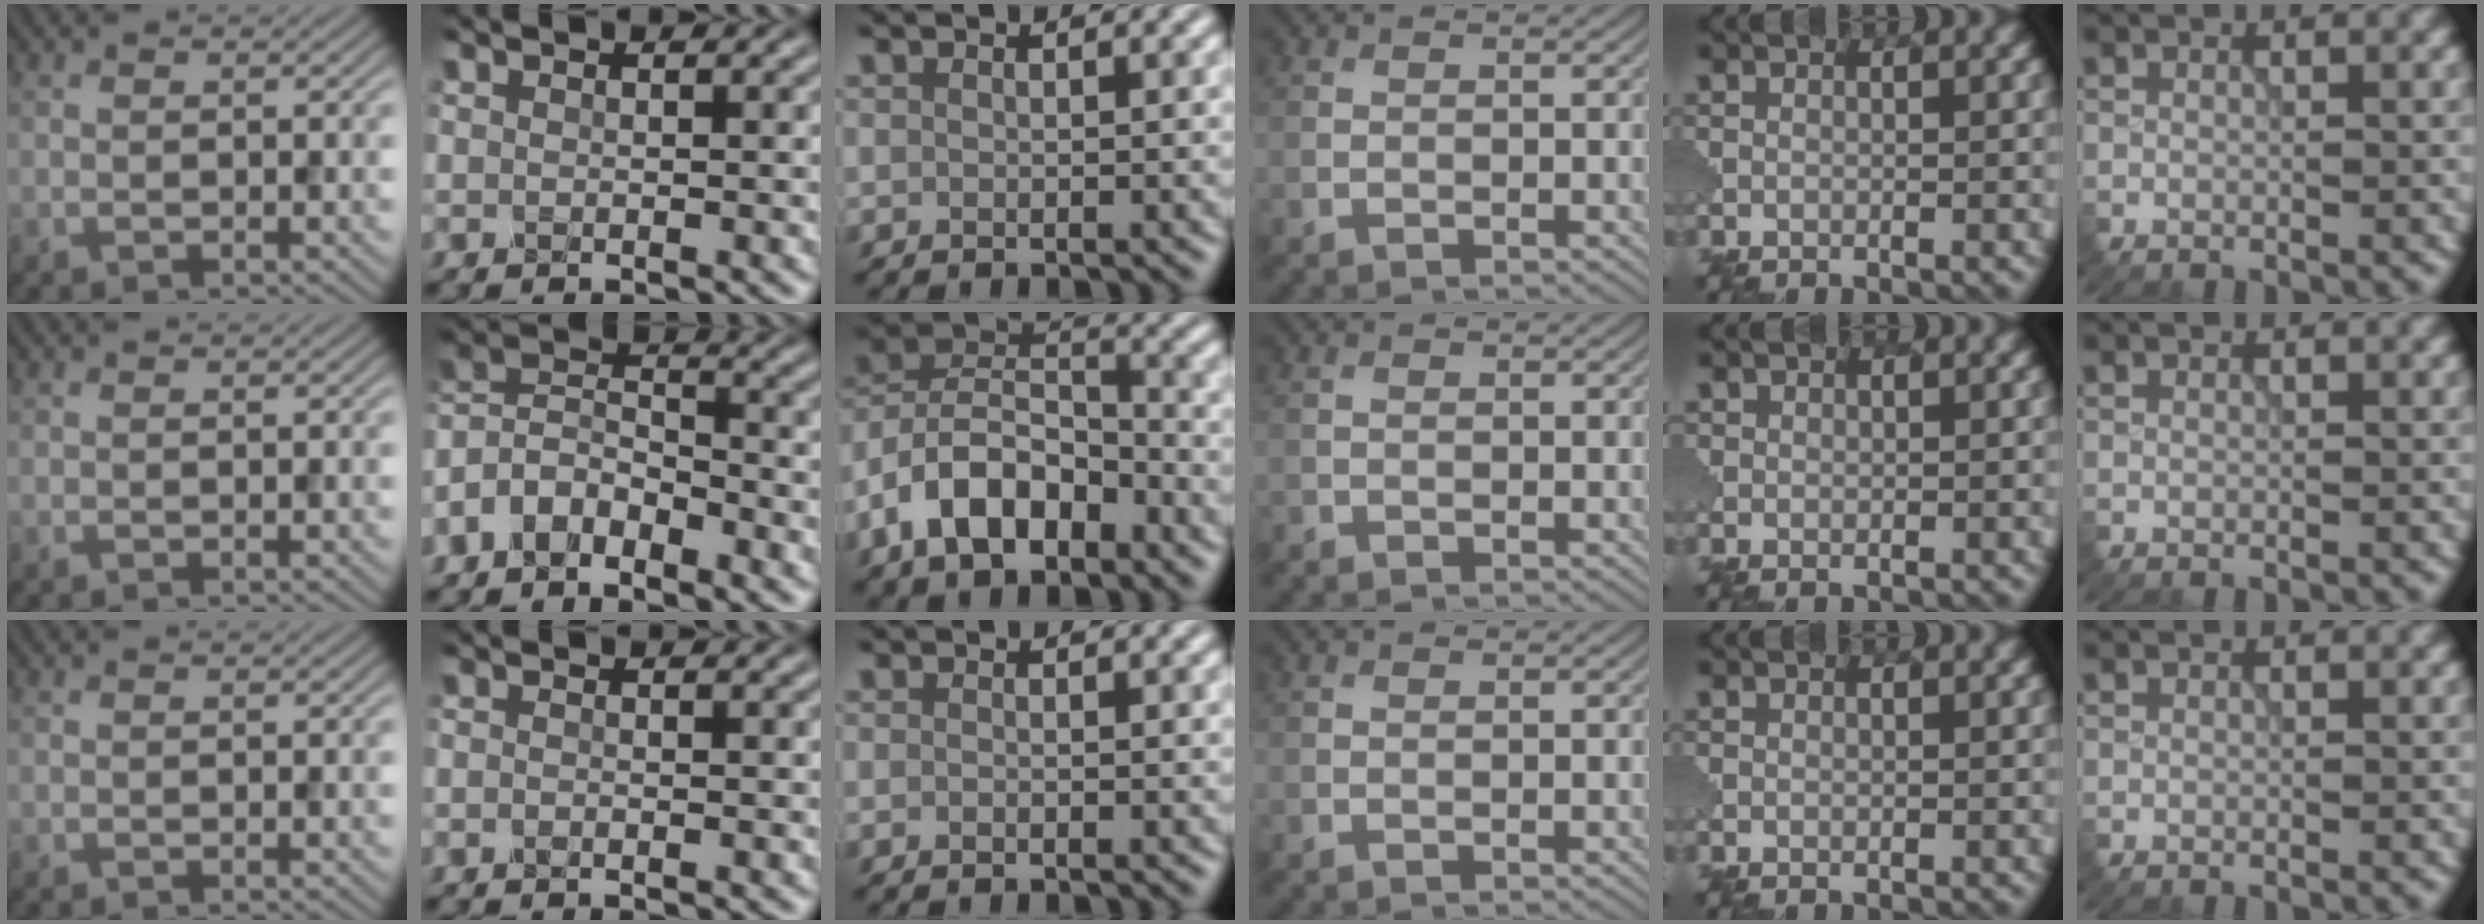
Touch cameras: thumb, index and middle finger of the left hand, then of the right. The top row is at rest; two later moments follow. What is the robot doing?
{"motion": "insert", "object": "pin"}